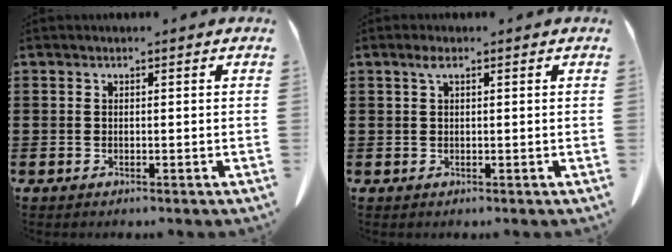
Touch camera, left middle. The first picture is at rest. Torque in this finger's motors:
{"motor_torque": [0.49, 0.35, 0.03, 0.02]}